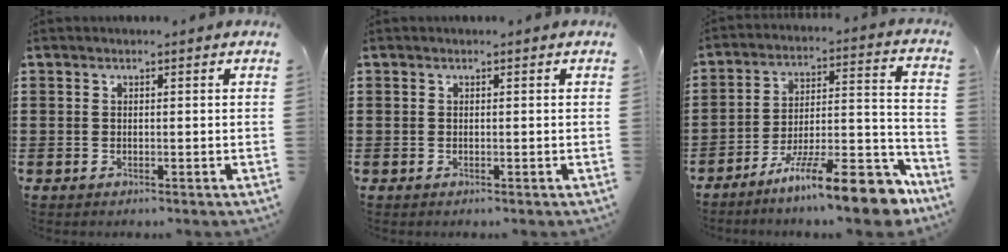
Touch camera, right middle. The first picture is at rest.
{"total": 0.0}
{"total": 14.8, "force": [-11.0, 1.8, 9.8], "torque": [-0.141, 0.040, -0.187]}